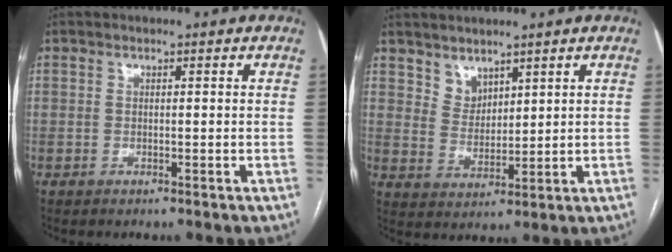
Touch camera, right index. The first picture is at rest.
{"total": 4.0, "force": [3.1, 2.4, 0.9], "torque": [-0.016, 0.002, 0.071]}